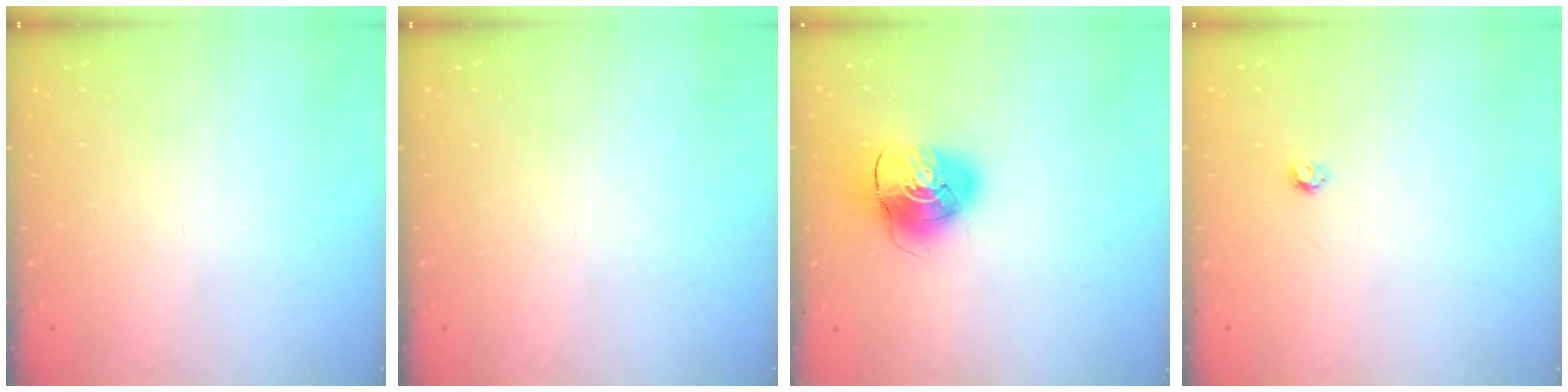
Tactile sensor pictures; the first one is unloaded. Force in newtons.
{"total": 0.0}
{"total": 8.9, "press": 8.9, "slide": 1.2}
{"total": 3.2, "press": 3.2, "slide": 0.3}